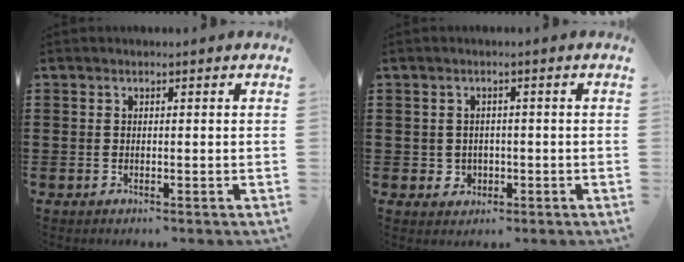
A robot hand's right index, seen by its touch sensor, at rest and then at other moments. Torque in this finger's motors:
{"motor_torque": [0.97, 1.17, 0.16, 0.03]}